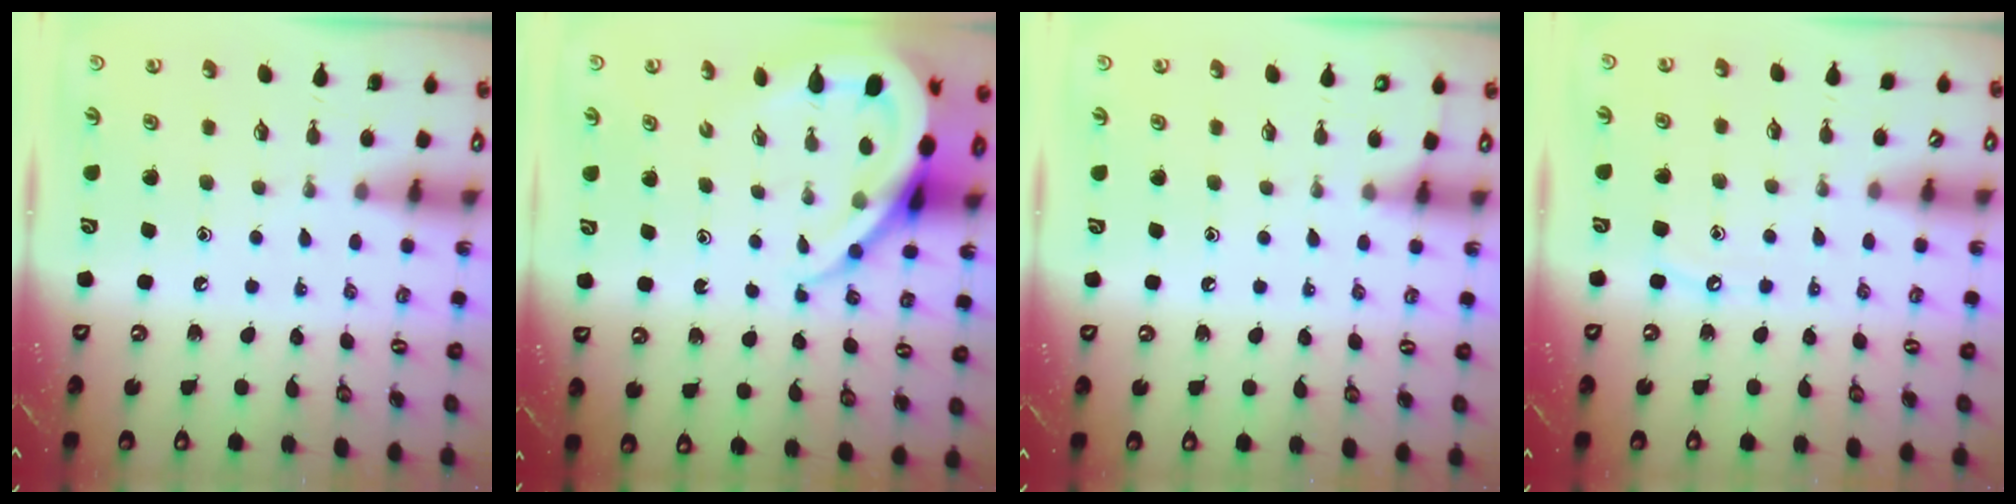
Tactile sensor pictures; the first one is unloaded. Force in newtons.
{"total": 11.5, "press": 11.4, "slide": 1.2}
{"total": 3.6, "press": 3.6, "slide": 0.4}
{"total": 4.7, "press": 4.6, "slide": 0.6}